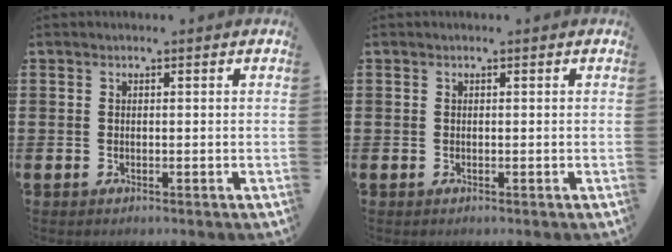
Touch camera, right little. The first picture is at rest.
{"total": 0.0}